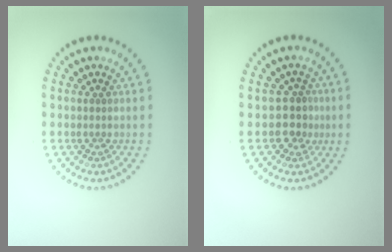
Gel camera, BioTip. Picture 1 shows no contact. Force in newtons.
{"total": 2.4, "press": 2.1, "slide": 1.2}